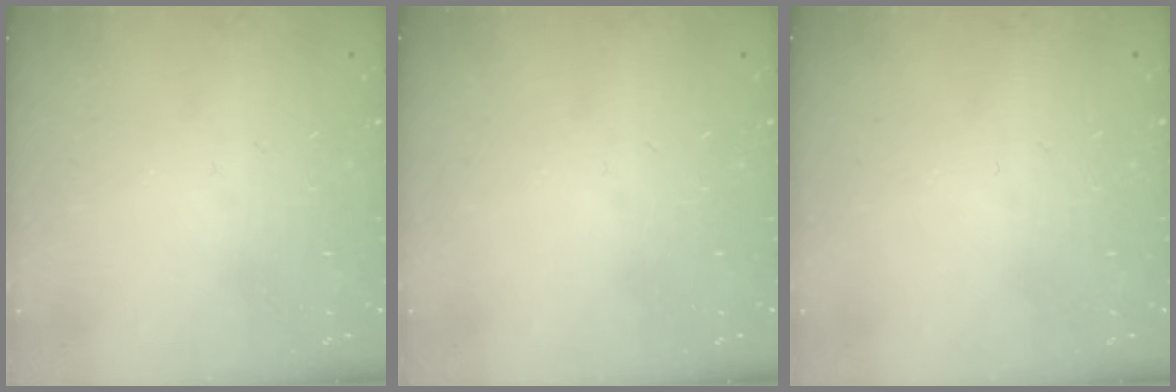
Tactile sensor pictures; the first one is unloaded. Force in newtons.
{"total": 0.0}
{"total": 0.0}